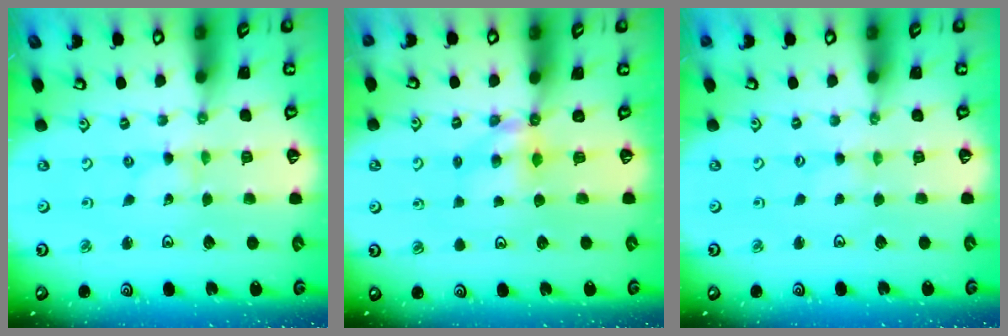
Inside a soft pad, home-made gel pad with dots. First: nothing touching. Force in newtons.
{"total": 5.4, "press": 5.4, "slide": 0.2}
{"total": 0.0}